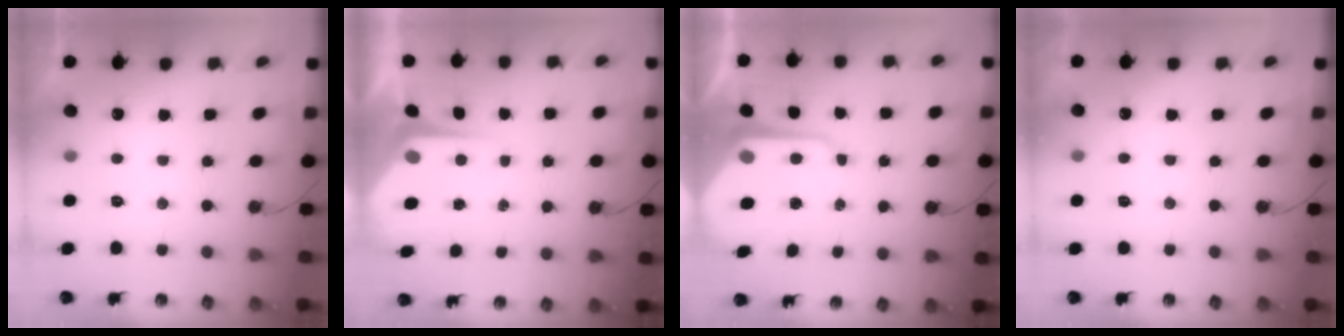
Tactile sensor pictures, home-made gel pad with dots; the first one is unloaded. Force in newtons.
{"total": 5.7, "press": 5.7, "slide": 0.1}
{"total": 10.2, "press": 10.2, "slide": 1.0}
{"total": 2.8, "press": 2.7, "slide": 0.5}